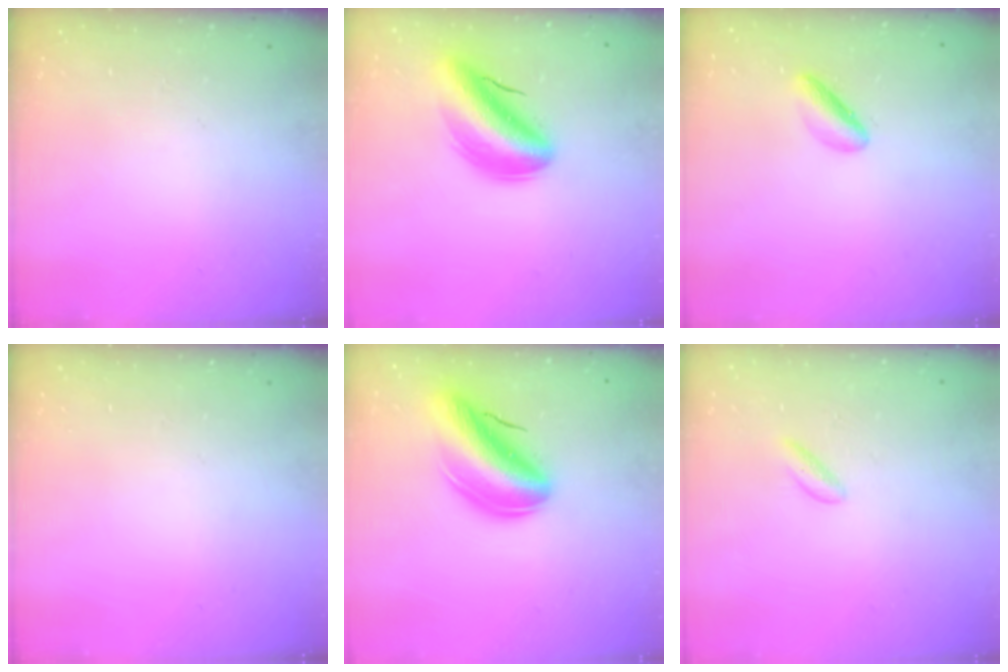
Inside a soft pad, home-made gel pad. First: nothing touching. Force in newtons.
{"total": 9.0, "press": 8.4, "slide": 3.2}
{"total": 3.6, "press": 3.5, "slide": 0.6}
{"total": 0.0}
{"total": 15.3, "press": 14.6, "slide": 4.3}
{"total": 2.4, "press": 2.3, "slide": 0.7}